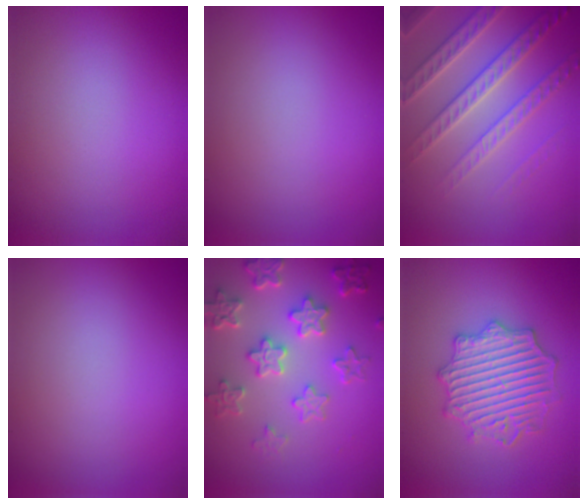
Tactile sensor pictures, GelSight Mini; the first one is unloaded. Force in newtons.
{"total": 0.0}
{"total": 4.8, "press": 4.6, "slide": 1.3}
{"total": 0.0}
{"total": 5.5, "press": 4.4, "slide": 3.3}
{"total": 4.7, "press": 4.6, "slide": 0.9}